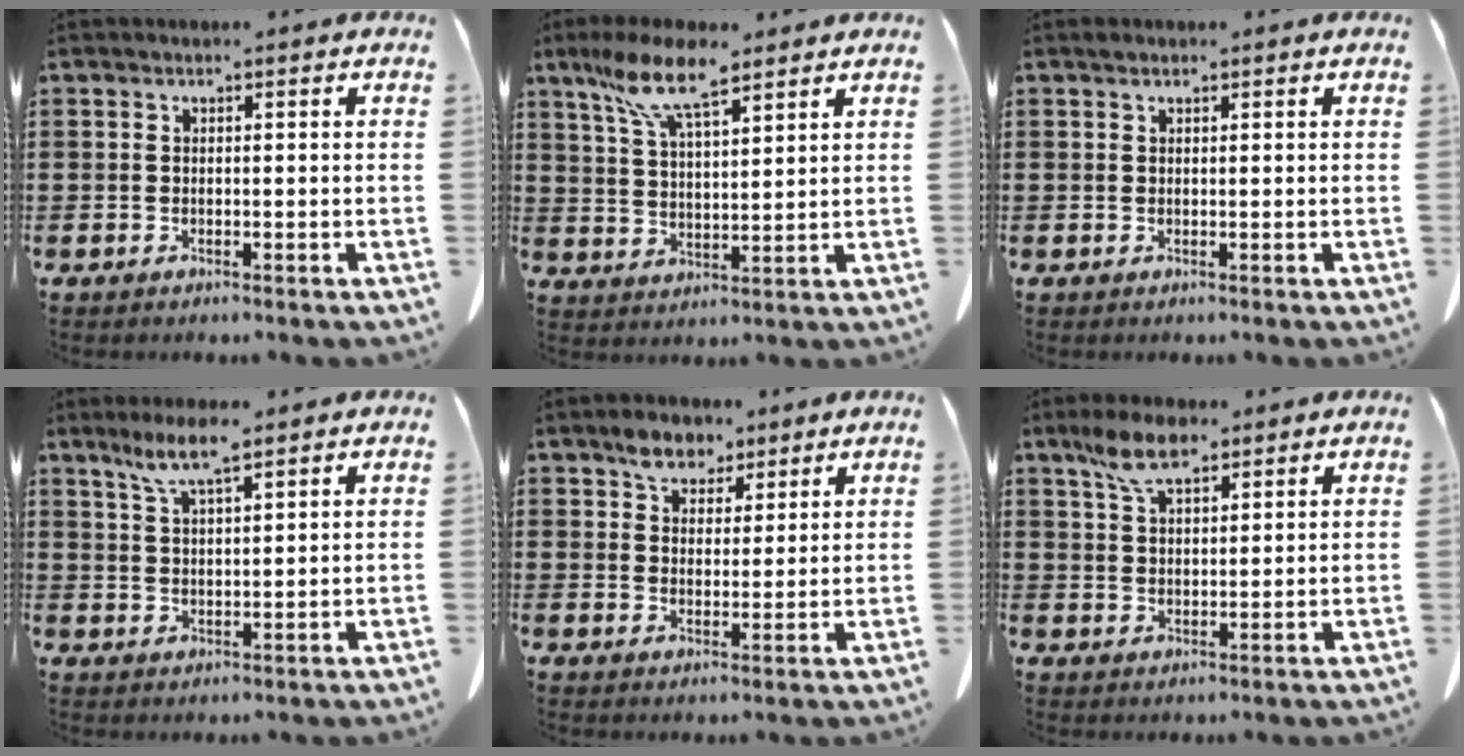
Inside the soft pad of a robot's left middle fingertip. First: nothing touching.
{"total": 9.6, "force": [6.8, 2.6, 6.2], "torque": [-0.139, -0.011, 0.125]}
{"total": 0.7, "force": [0.6, 0.2, 0.4], "torque": [-0.009, -0.001, 0.012]}
{"total": 6.2, "force": [4.2, 0.9, 4.4], "torque": [-0.096, -0.005, 0.075]}
{"total": 5.2, "force": [4.0, 2.9, 1.4], "torque": [-0.035, 0.002, 0.076]}
{"total": 6.9, "force": [4.7, 2.7, 4.2], "torque": [-0.096, 0.000, 0.087]}